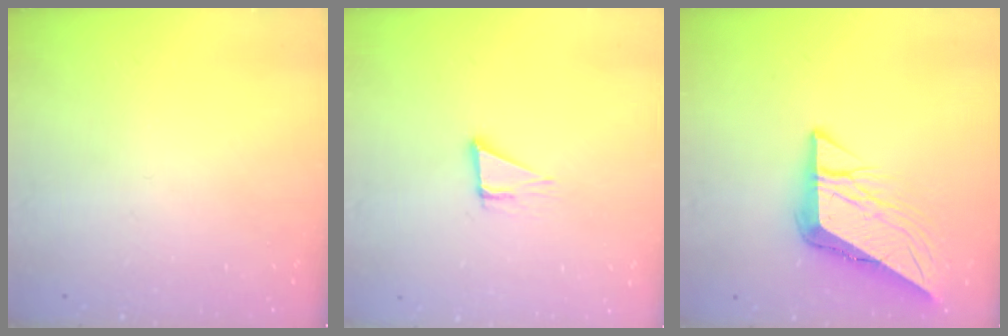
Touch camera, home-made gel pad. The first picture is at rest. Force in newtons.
{"total": 3.8, "press": 3.7, "slide": 0.4}
{"total": 9.0, "press": 8.9, "slide": 1.0}